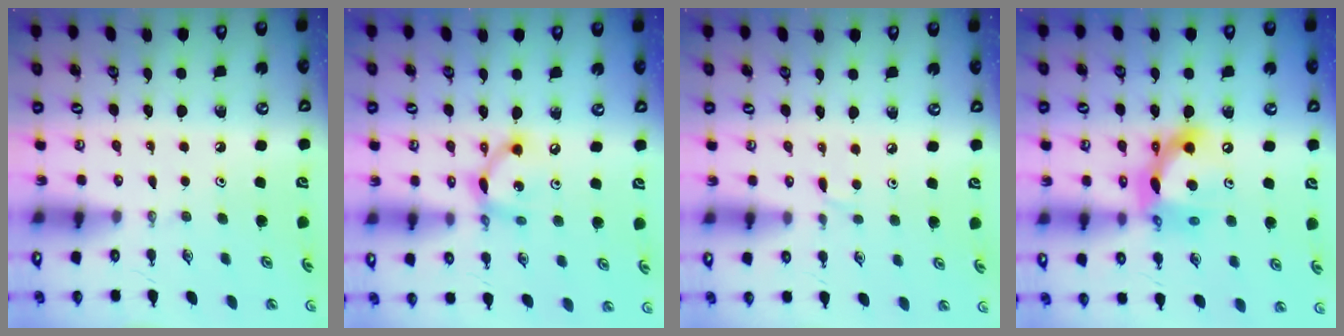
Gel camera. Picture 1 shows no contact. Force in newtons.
{"total": 9.5, "press": 9.5, "slide": 0.5}
{"total": 3.7, "press": 3.6, "slide": 0.5}
{"total": 12.7, "press": 12.6, "slide": 1.5}